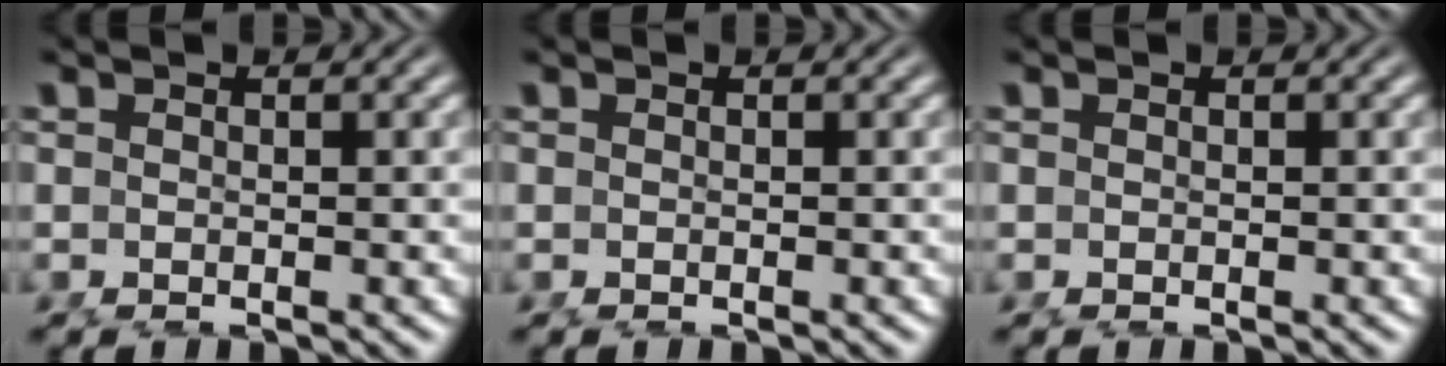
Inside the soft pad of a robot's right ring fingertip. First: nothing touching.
{"total": 0.0}
{"total": 0.0}